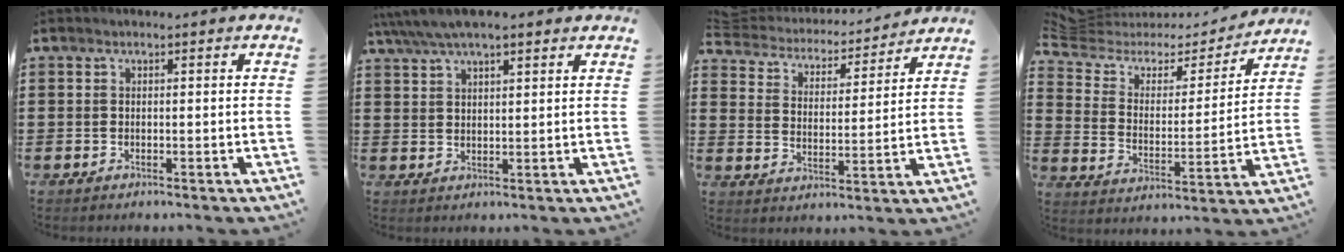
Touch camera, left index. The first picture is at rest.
{"total": 4.8, "force": [3.9, 1.2, 2.5], "torque": [-0.060, -0.002, 0.069]}
{"total": 3.6, "force": [3.5, 0.6, 0.2], "torque": [-0.030, -0.028, 0.053]}
{"total": 5.4, "force": [4.3, 2.6, 2.2], "torque": [-0.072, -0.021, 0.069]}